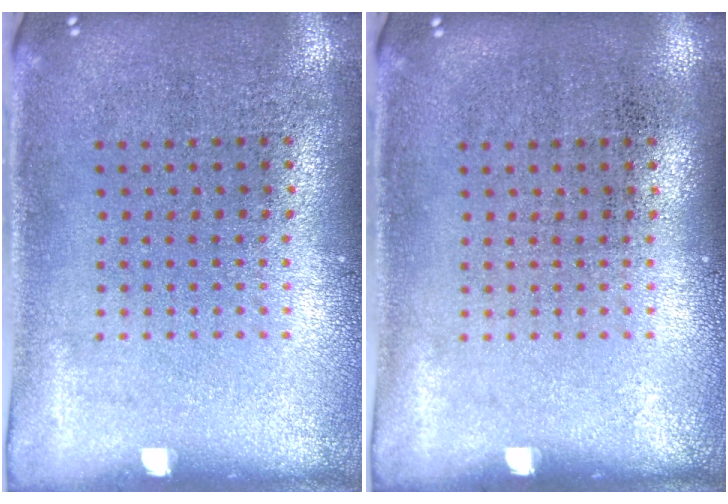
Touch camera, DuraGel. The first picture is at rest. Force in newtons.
{"total": 0.0}